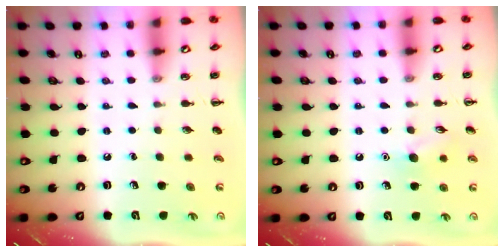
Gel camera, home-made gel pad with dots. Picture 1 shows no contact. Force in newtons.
{"total": 7.5, "press": 7.3, "slide": 1.6}